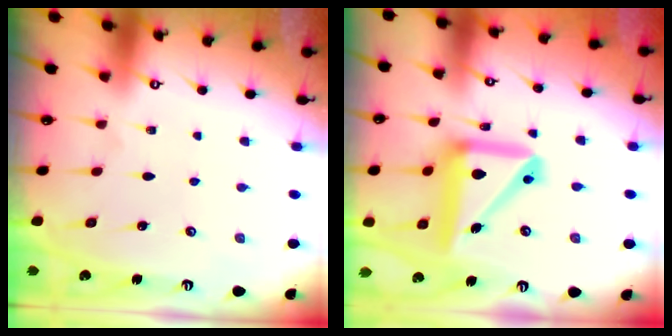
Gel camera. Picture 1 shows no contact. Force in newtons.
{"total": 17.4, "press": 17.1, "slide": 2.8}